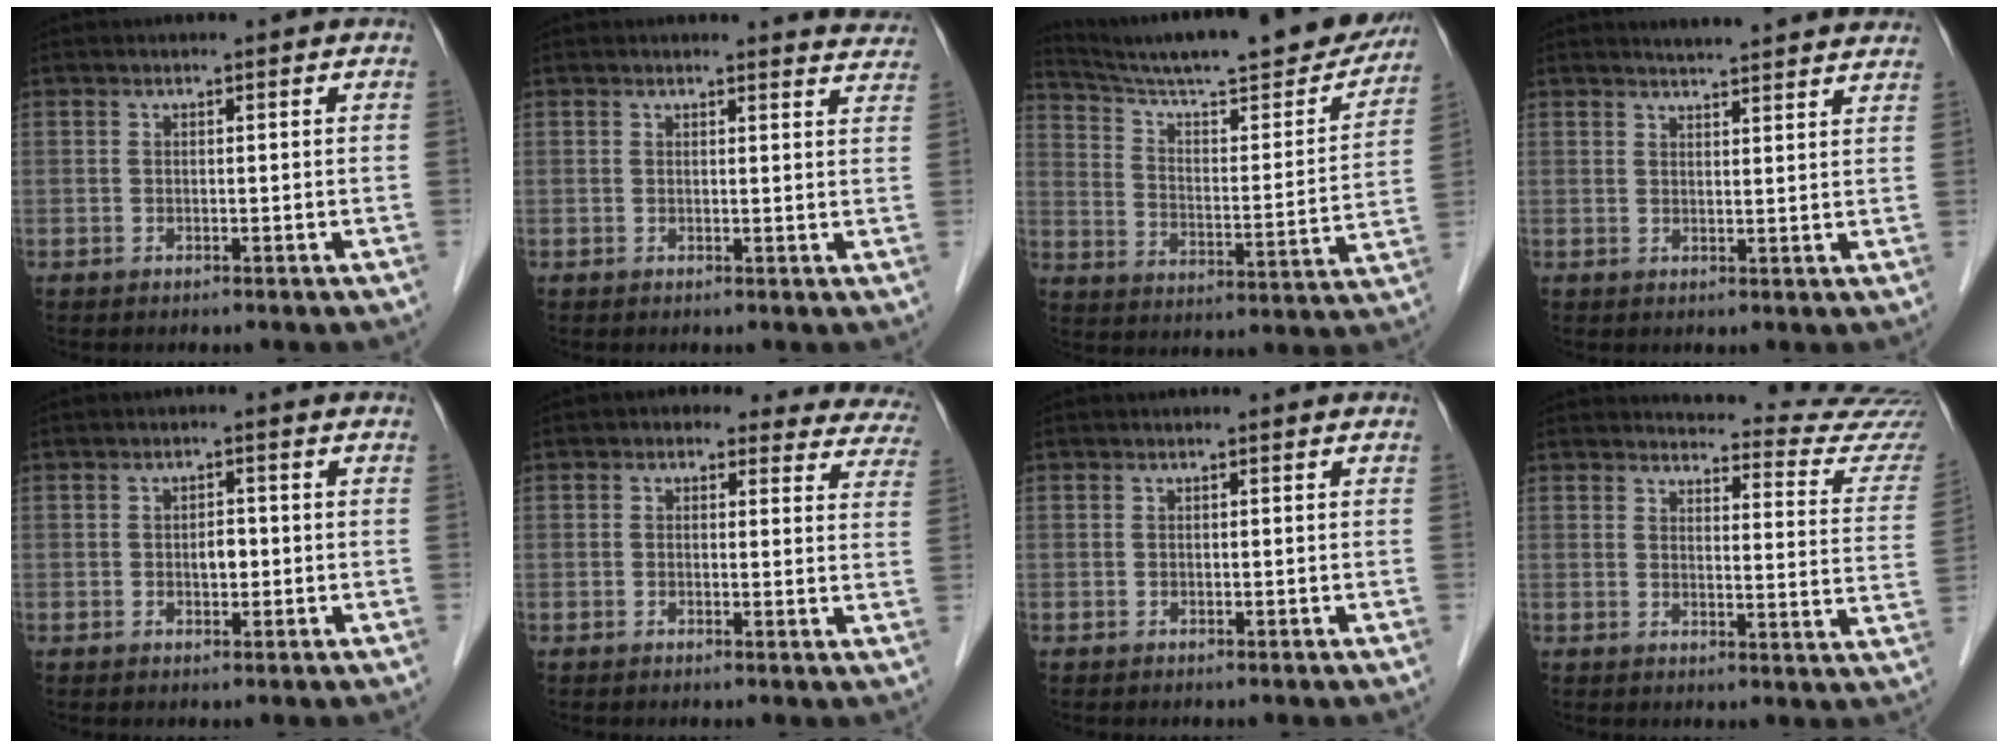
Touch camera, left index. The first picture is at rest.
{"total": 4.3, "force": [4.3, 0.4, -0.1], "torque": [0.006, -0.025, 0.021]}
{"total": 26.3, "force": [23.6, 2.7, 11.4], "torque": [-0.178, -0.046, 0.325]}
{"total": 10.8, "force": [10.2, 0.7, 3.4], "torque": [-0.042, 0.007, 0.112]}
{"total": 2.0, "force": [-0.3, 1.1, 1.7], "torque": [-0.025, 0.002, -0.003]}
{"total": 13.7, "force": [12.0, 5.7, 3.3], "torque": [0.008, 0.007, 0.101]}
{"total": 0.0}
{"total": 18.4, "force": [18.1, 0.9, 3.1], "torque": [-0.015, -0.119, 0.177]}